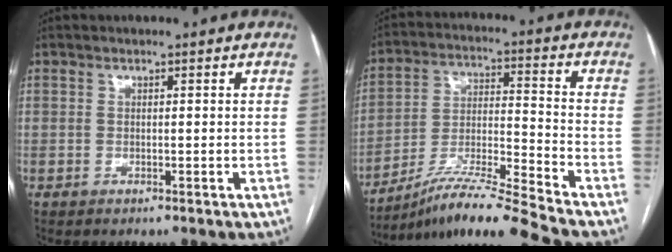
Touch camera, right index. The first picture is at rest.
{"total": 14.5, "force": [-12.9, -2.8, 6.1], "torque": [-0.110, 0.000, -0.231]}